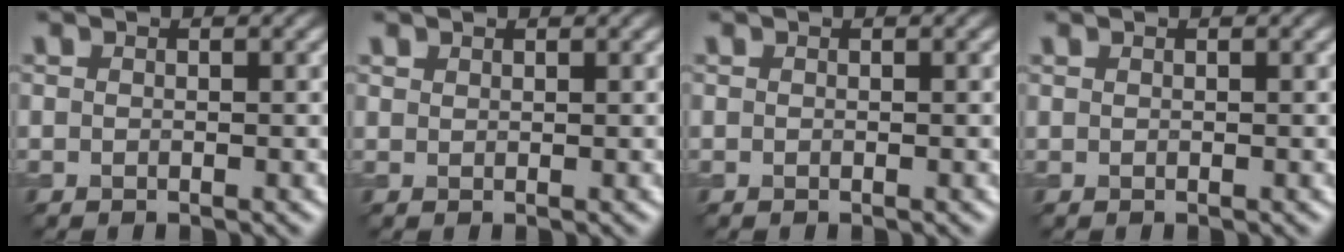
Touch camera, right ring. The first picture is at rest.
{"total": 0.8, "force": [0.8, 0.3, 0.0], "torque": [-0.003, 0.001, 0.017]}
{"total": 0.0}
{"total": 0.0}